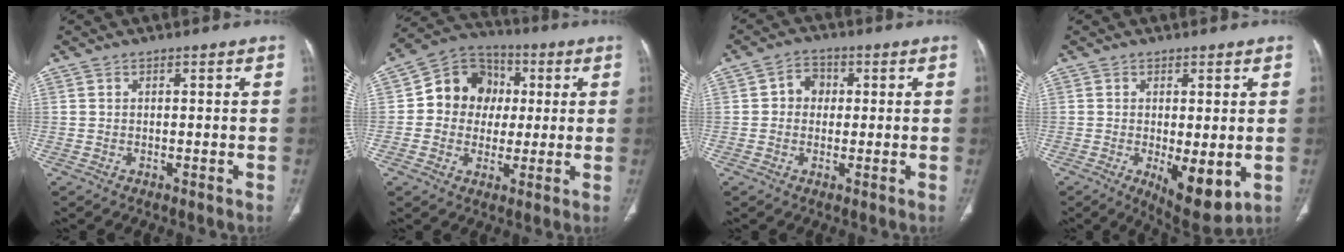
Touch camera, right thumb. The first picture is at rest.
{"total": 12.3, "force": [1.1, 10.9, 5.5], "torque": [-0.042, 0.018, 0.008]}
{"total": 4.4, "force": [0.5, 3.8, 2.2], "torque": [-0.010, 0.011, 0.001]}
{"total": 9.0, "force": [-1.8, 3.4, 8.2], "torque": [-0.116, -0.026, -0.018]}